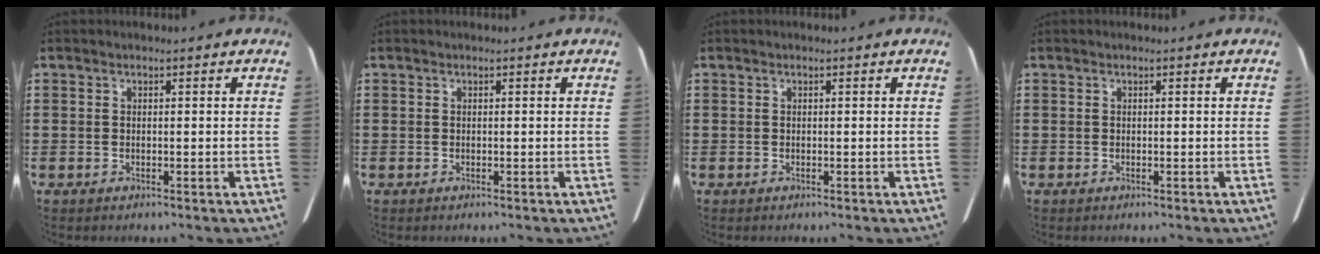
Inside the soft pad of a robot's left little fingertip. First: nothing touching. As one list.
[{"total": 0.0}, {"total": 0.0}, {"total": 0.0}]